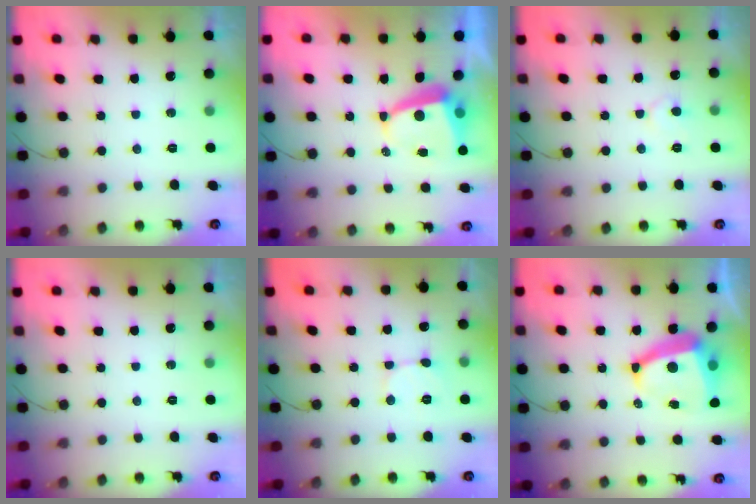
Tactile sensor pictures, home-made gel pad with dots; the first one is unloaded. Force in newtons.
{"total": 5.9, "press": 5.9, "slide": 0.8}
{"total": 4.3, "press": 4.3, "slide": 0.5}
{"total": 0.0}
{"total": 5.5, "press": 5.5, "slide": 0.4}
{"total": 10.3, "press": 10.2, "slide": 1.2}